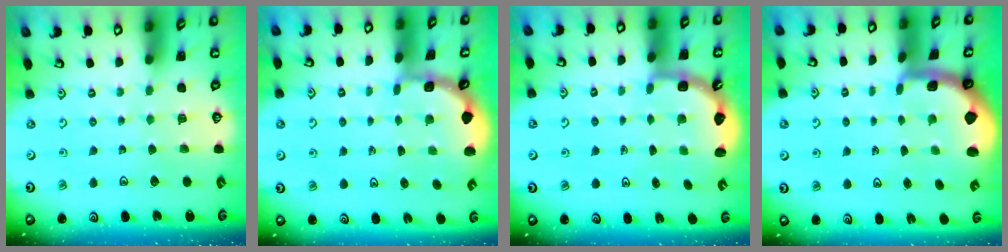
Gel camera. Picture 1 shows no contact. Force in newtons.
{"total": 1.2, "press": 1.2, "slide": 0.3}
{"total": 3.1, "press": 2.5, "slide": 1.8}
{"total": 1.7, "press": 1.6, "slide": 0.4}